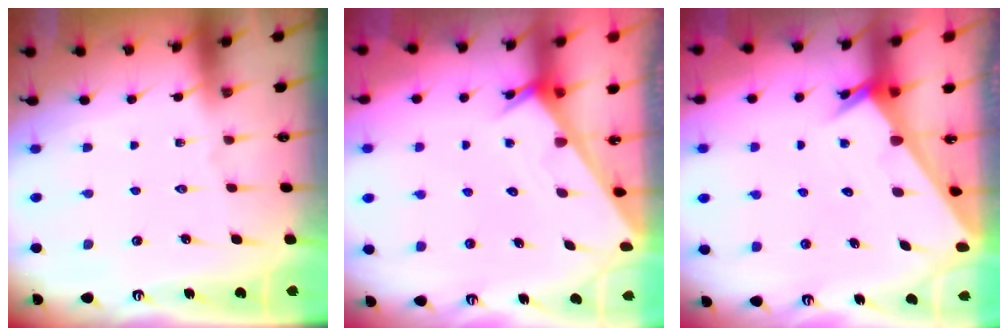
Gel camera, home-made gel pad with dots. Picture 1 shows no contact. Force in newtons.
{"total": 4.9, "press": 4.9, "slide": 0.2}
{"total": 2.3, "press": 2.3, "slide": 0.1}